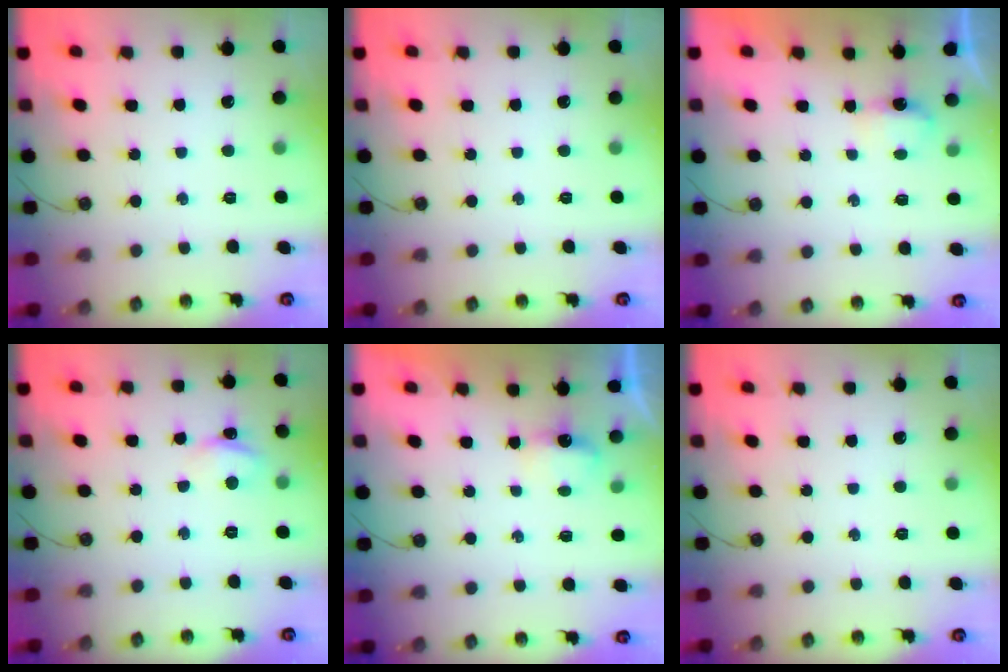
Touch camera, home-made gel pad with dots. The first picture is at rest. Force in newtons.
{"total": 0.0}
{"total": 11.7, "press": 4.2, "slide": 10.9}
{"total": 4.0, "press": 3.9, "slide": 0.5}
{"total": 3.4, "press": 3.3, "slide": 0.7}
{"total": 0.0}